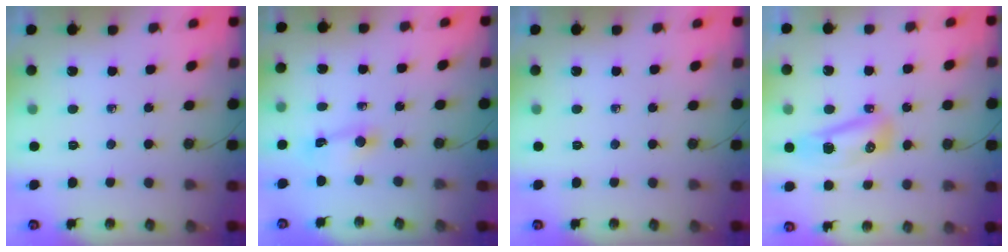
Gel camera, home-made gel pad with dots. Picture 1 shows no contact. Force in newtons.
{"total": 2.4, "press": 2.4, "slide": 0.3}
{"total": 0.0}
{"total": 17.2, "press": 11.0, "slide": 13.2}